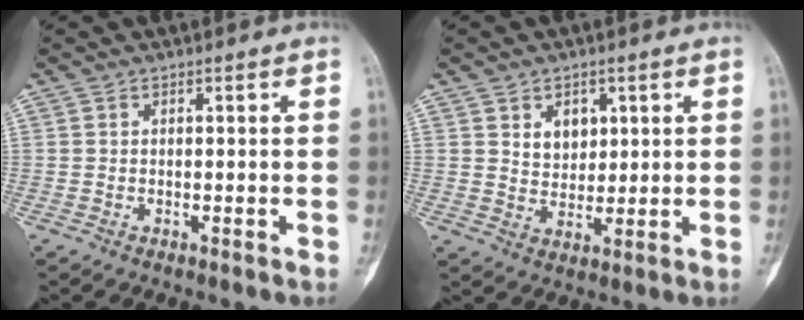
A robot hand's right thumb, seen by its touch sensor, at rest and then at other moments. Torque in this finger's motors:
{"motor_torque": [0.67, 0.88, 0.10, 0.10, -0.01]}